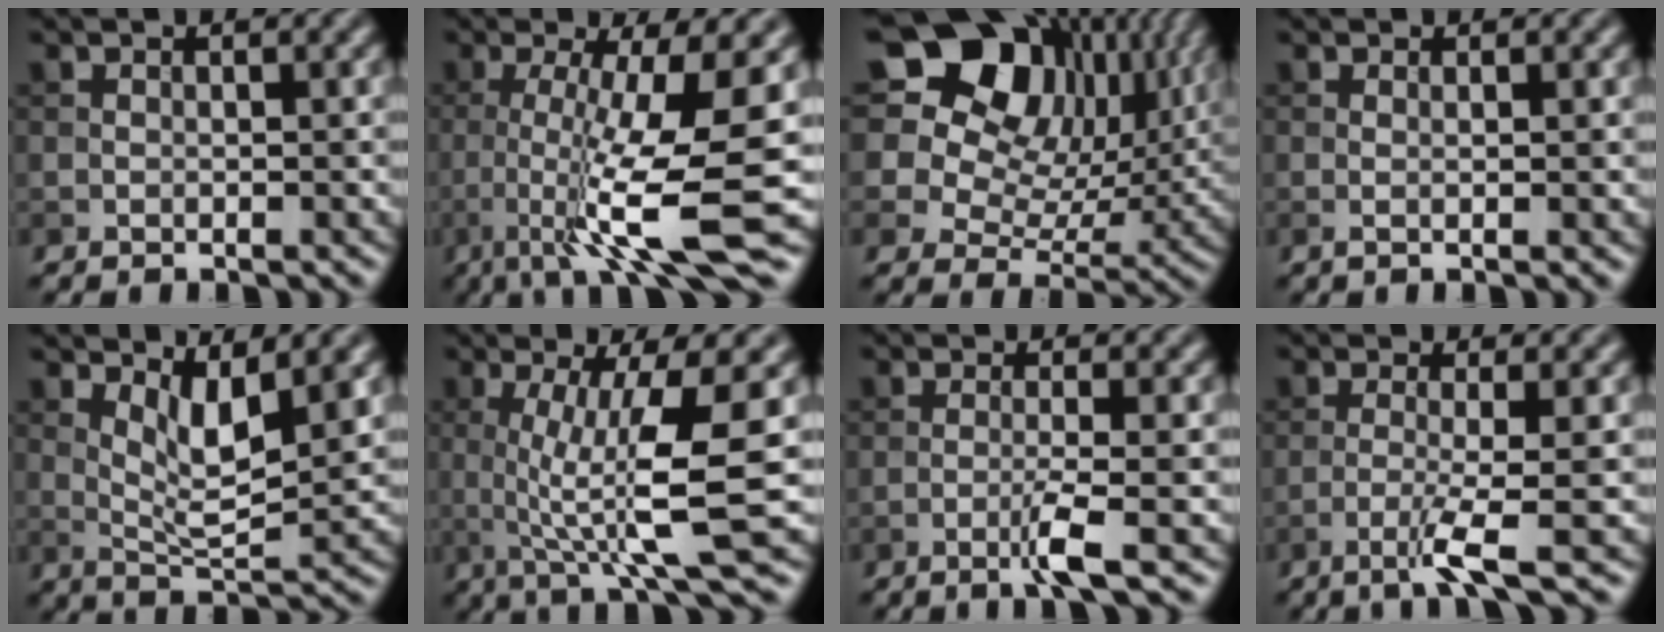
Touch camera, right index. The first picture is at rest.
{"total": 10.3, "force": [-2.0, 1.8, 9.9], "torque": [-0.150, -0.008, -0.035]}
{"total": 18.2, "force": [9.5, 12.4, 9.3], "torque": [-0.217, 0.076, 0.150]}
{"total": 1.3, "force": [0.1, 0.3, 1.3], "torque": [-0.018, 0.003, -0.002]}
{"total": 4.1, "force": [1.8, 1.1, 3.5], "torque": [-0.068, -0.012, 0.036]}
{"total": 8.4, "force": [0.5, 1.6, 8.2], "torque": [-0.125, -0.006, 0.012]}
{"total": 2.6, "force": [-1.0, 0.1, 2.4], "torque": [-0.045, 0.003, -0.027]}
{"total": 3.5, "force": [-1.5, 0.3, 3.2], "torque": [-0.058, 0.002, -0.042]}